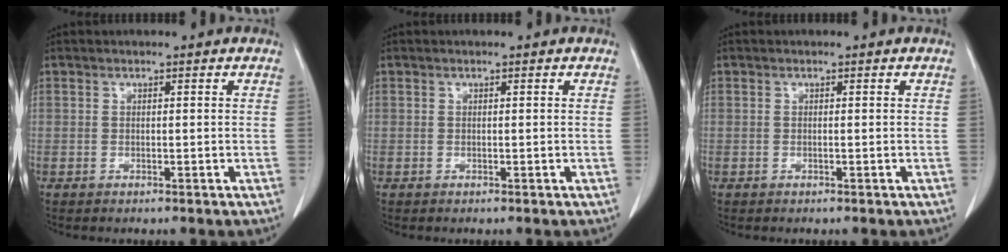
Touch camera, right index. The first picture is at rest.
{"total": 0.0}
{"total": 0.0}